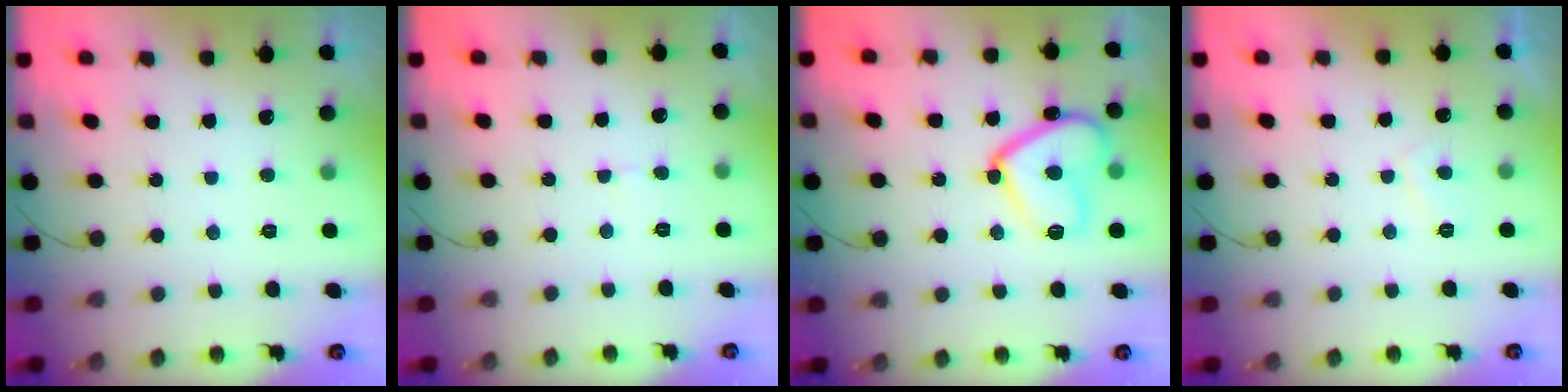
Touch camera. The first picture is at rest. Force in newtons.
{"total": 3.3, "press": 3.3, "slide": 0.3}
{"total": 14.3, "press": 14.2, "slide": 1.2}
{"total": 1.8, "press": 1.6, "slide": 0.8}